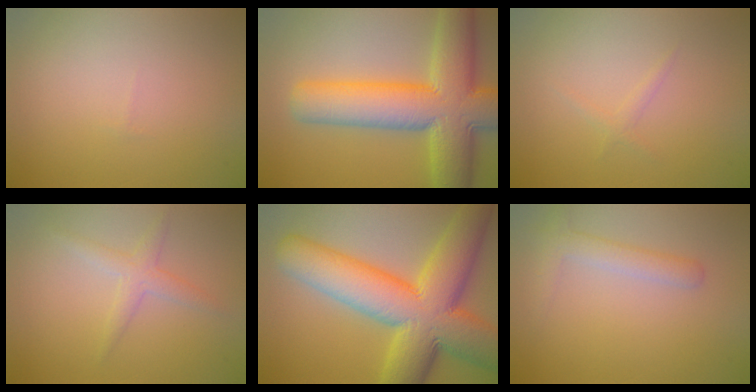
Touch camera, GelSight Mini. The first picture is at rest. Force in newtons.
{"total": 12.2, "press": 12.2, "slide": 0.6}
{"total": 0.7, "press": 0.7, "slide": 0.1}
{"total": 1.9, "press": 1.9, "slide": 0.0}
{"total": 14.4, "press": 14.4, "slide": 0.3}
{"total": 2.2, "press": 2.2, "slide": 0.2}